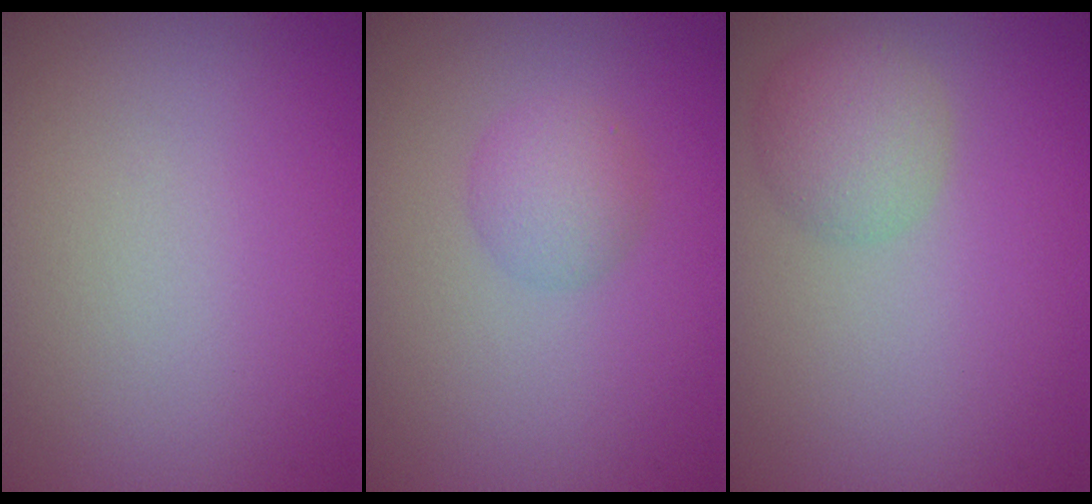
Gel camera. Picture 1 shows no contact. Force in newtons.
{"total": 2.2, "press": 2.2, "slide": 0.1}
{"total": 2.9, "press": 2.8, "slide": 0.3}